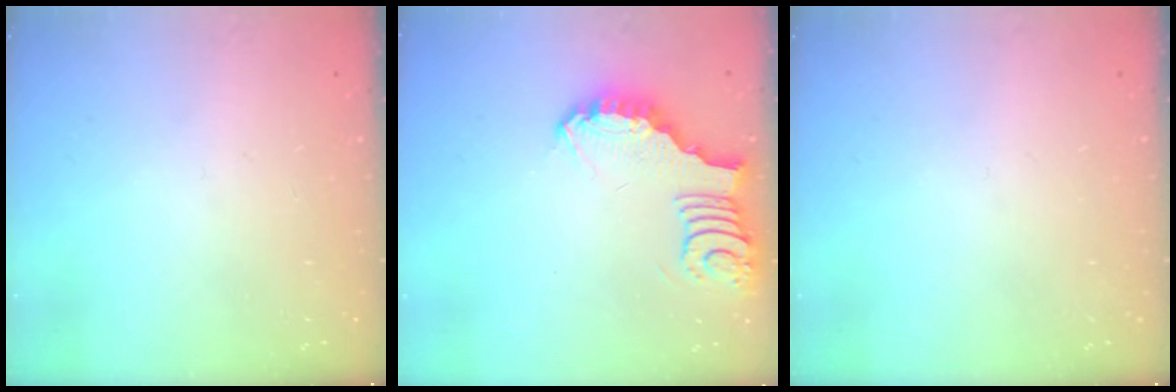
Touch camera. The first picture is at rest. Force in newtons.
{"total": 3.8, "press": 3.8, "slide": 0.3}
{"total": 0.0}